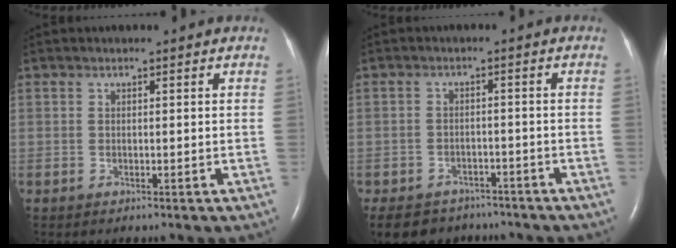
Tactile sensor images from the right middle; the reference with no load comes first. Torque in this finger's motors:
{"motor_torque": [0.30, -0.28, 0.02, 0.05]}